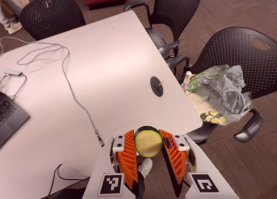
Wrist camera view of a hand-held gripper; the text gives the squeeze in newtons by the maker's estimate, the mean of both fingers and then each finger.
{"total": 8.3, "left": 7.9, "right": 8.7}